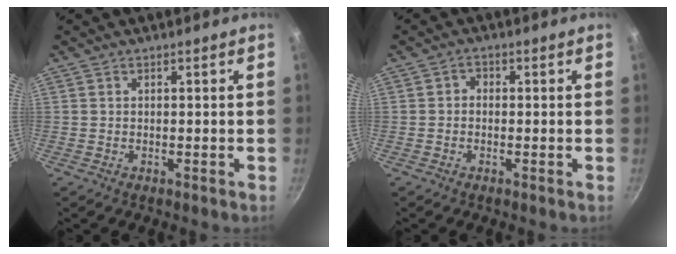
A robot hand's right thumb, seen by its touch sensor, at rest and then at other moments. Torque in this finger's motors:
{"motor_torque": [-0.06, -0.26, -0.12, -0.06, 0.01]}